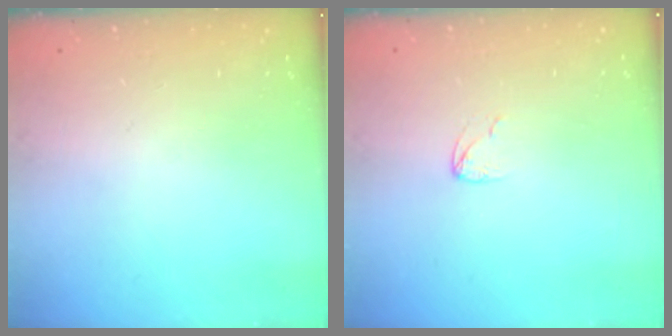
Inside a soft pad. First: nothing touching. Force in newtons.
{"total": 3.0, "press": 2.9, "slide": 0.2}